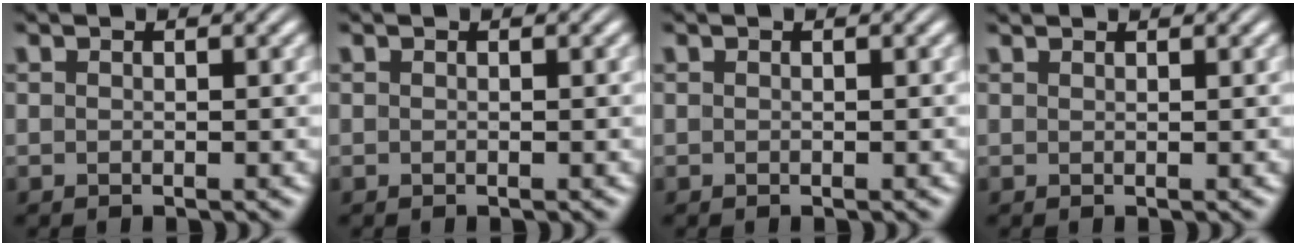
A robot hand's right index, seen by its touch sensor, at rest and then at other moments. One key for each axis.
{"total": 0.0}
{"total": 0.0}
{"total": 0.8, "fx": 0.7, "fy": -0.3, "fz": -0.1, "tx": 0.009, "ty": 0.001, "tz": 0.013}